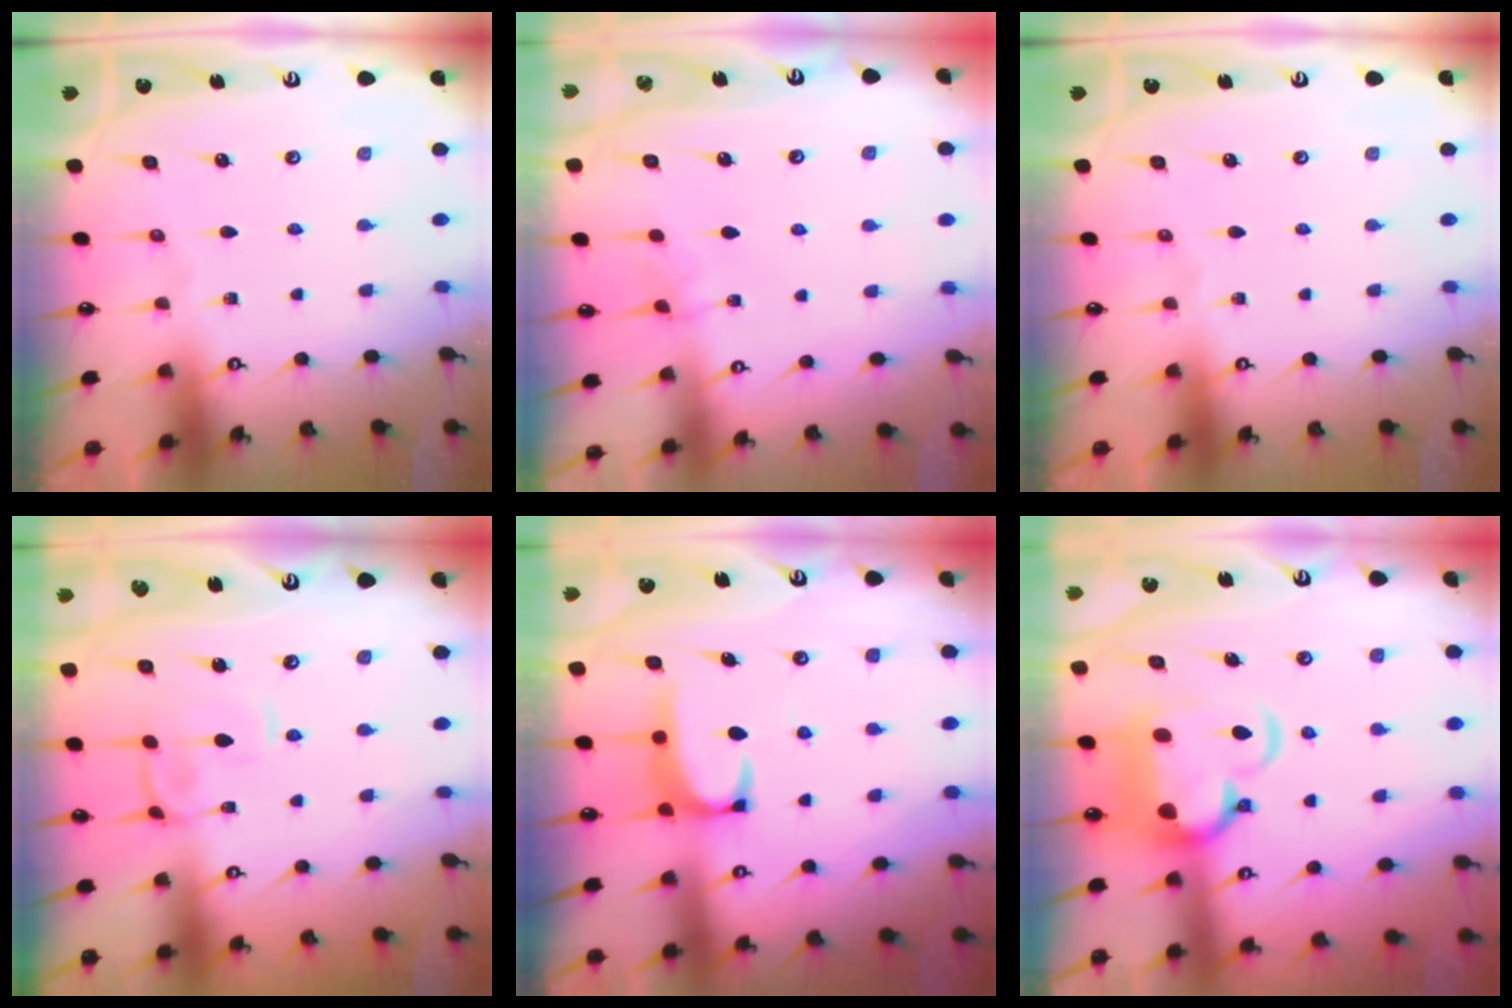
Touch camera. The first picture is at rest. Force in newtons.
{"total": 3.4, "press": 3.4, "slide": 0.1}
{"total": 0.0}
{"total": 0.9, "press": 0.6, "slide": 0.7}
{"total": 2.0, "press": 2.0, "slide": 0.3}
{"total": 5.8, "press": 5.6, "slide": 1.6}